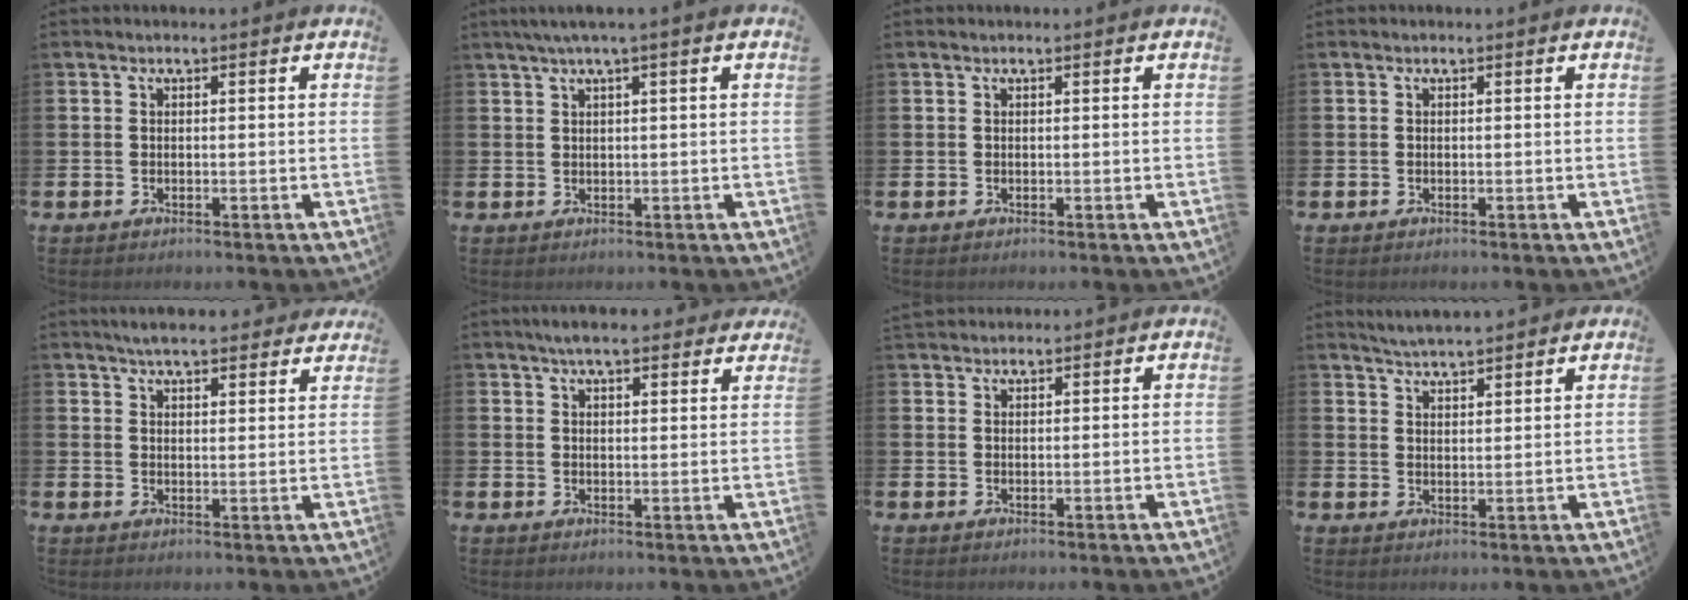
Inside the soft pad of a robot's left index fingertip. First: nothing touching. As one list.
[{"total": 2.5, "force": [1.4, -0.3, 2.0], "torque": [-0.046, 0.002, 0.026]}, {"total": 0.0}, {"total": 0.0}, {"total": 4.8, "force": [4.6, 0.8, 1.3], "torque": [-0.025, -0.020, 0.082]}, {"total": 4.6, "force": [4.2, 0.9, 1.7], "torque": [-0.039, -0.012, 0.075]}, {"total": 1.9, "force": [1.8, 0.5, 0.0], "torque": [0.005, -0.005, 0.032]}, {"total": 4.2, "force": [4.2, 0.2, 0.5], "torque": [-0.019, -0.019, 0.076]}]